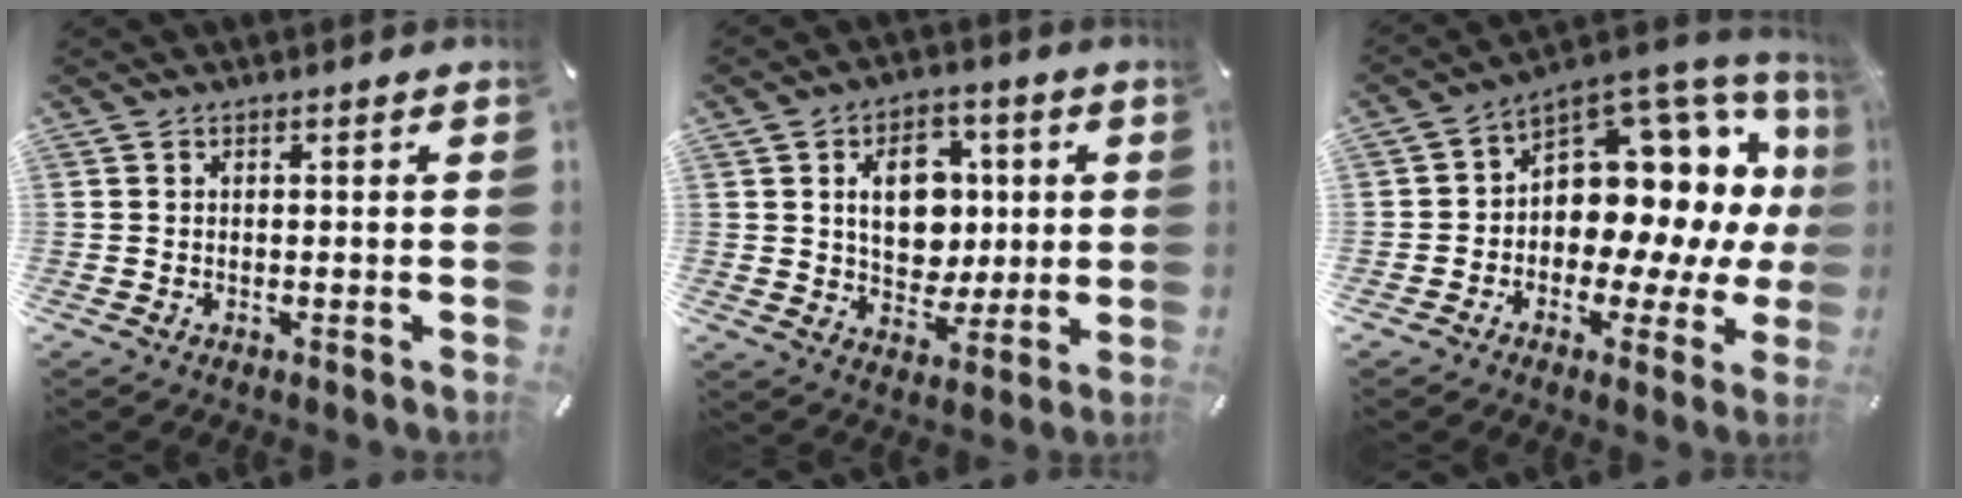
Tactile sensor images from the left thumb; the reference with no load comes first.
{"total": 12.4, "force": [1.9, 9.7, 7.4], "torque": [-0.096, 0.004, 0.034]}
{"total": 12.0, "force": [3.9, 8.7, 7.2], "torque": [-0.090, -0.070, 0.064]}